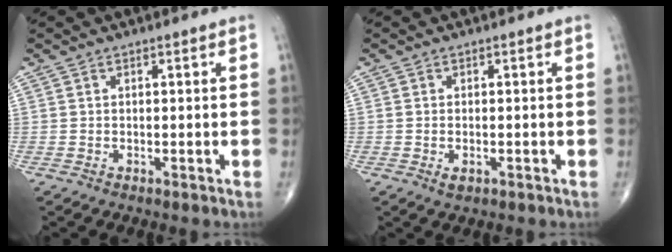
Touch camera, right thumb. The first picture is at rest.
{"total": 1.8, "force": [-0.7, 1.0, 1.4], "torque": [-0.025, 0.000, -0.008]}